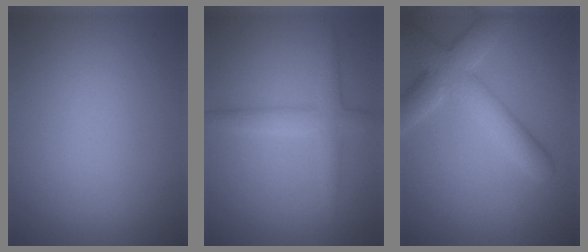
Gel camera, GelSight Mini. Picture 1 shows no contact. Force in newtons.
{"total": 2.8, "press": 2.8, "slide": 0.1}
{"total": 6.1, "press": 6.1, "slide": 0.4}